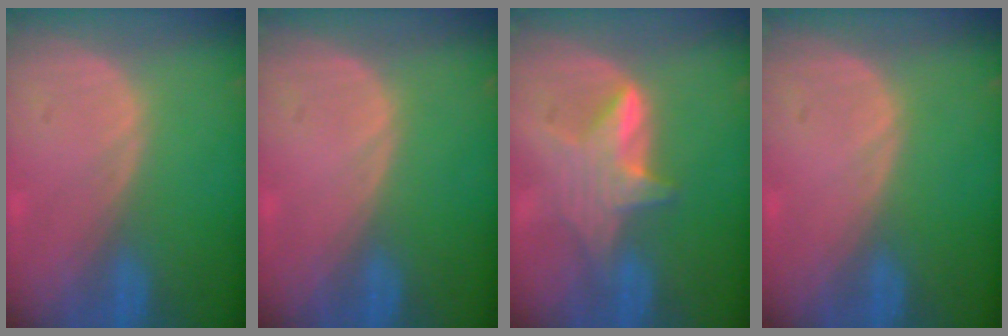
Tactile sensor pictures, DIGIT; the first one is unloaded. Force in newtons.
{"total": 0.0}
{"total": 5.8, "press": 5.6, "slide": 1.5}
{"total": 0.0}